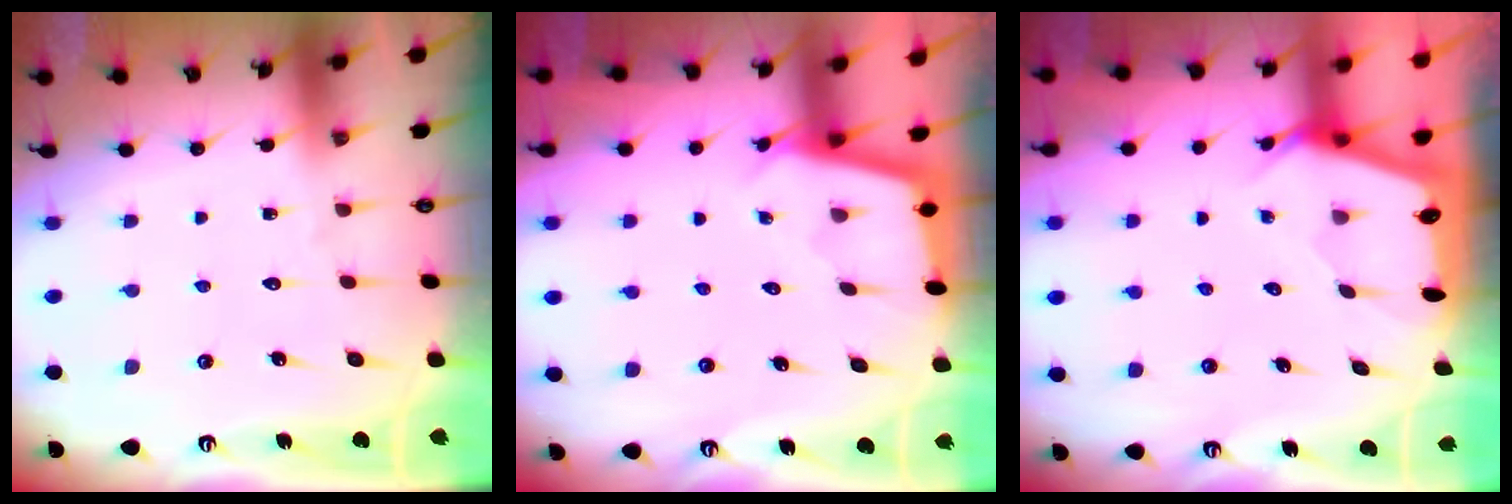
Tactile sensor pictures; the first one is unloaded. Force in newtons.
{"total": 2.4, "press": 2.4, "slide": 0.2}
{"total": 2.4, "press": 2.4, "slide": 0.3}